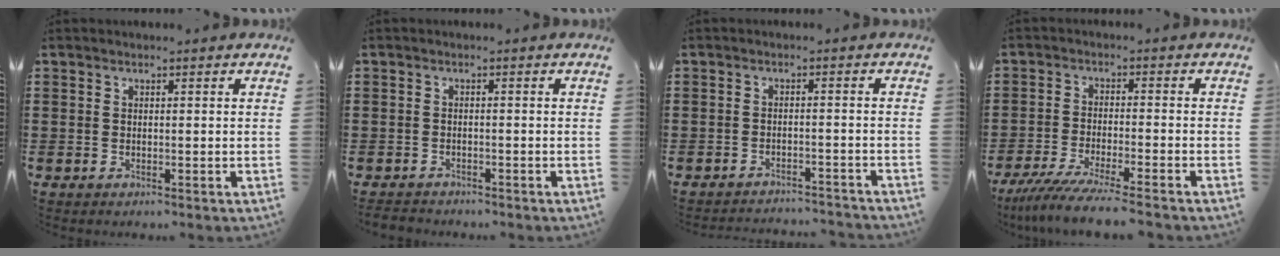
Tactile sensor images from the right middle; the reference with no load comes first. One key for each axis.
{"total": 1.2, "fx": -1.2, "fy": 0.2, "fz": 0.0, "tx": -0.005, "ty": -0.001, "tz": -0.025}
{"total": 2.4, "fx": -2.4, "fy": -0.1, "fz": 0.1, "tx": -0.007, "ty": 0.000, "tz": -0.051}
{"total": 5.8, "fx": -5.1, "fy": -0.5, "fz": 2.6, "tx": -0.061, "ty": -0.024, "tz": -0.100}